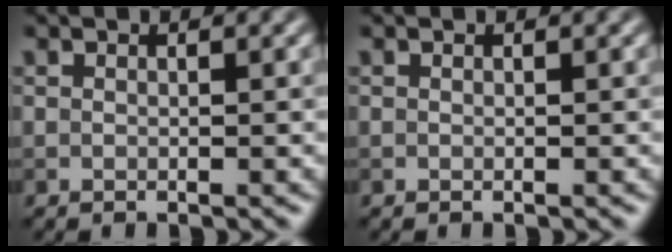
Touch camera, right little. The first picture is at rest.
{"total": 0.0}